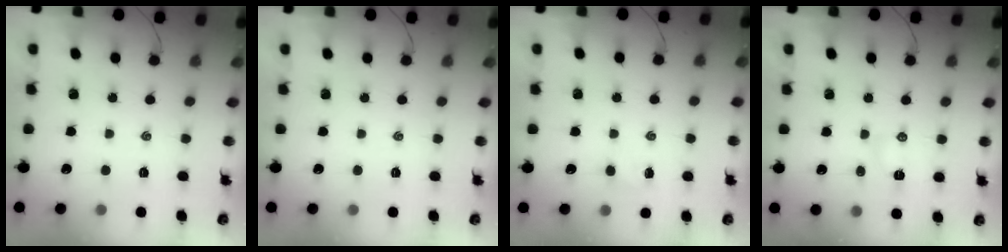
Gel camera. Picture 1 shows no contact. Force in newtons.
{"total": 0.0}
{"total": 2.6, "press": 2.5, "slide": 0.9}
{"total": 2.9, "press": 2.7, "slide": 1.0}